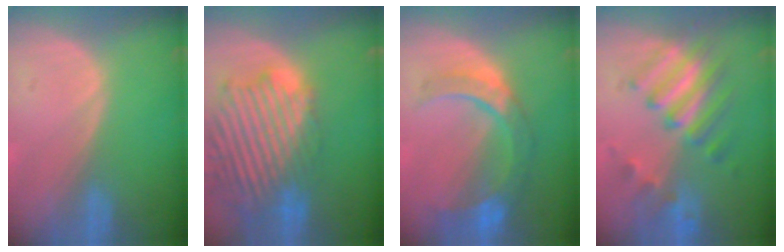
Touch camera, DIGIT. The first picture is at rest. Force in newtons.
{"total": 14.0, "press": 11.9, "slide": 7.2}
{"total": 8.9, "press": 7.8, "slide": 4.2}
{"total": 7.6, "press": 7.5, "slide": 1.1}